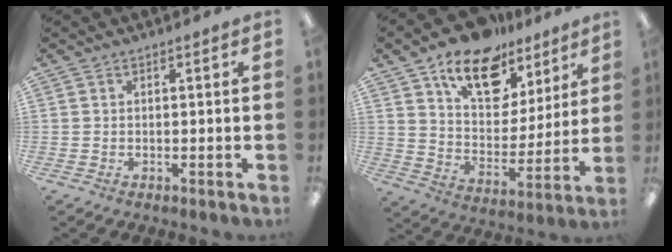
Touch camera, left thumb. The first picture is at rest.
{"total": 16.1, "force": [11.1, 9.0, 7.5], "torque": [-0.126, -0.062, 0.199]}